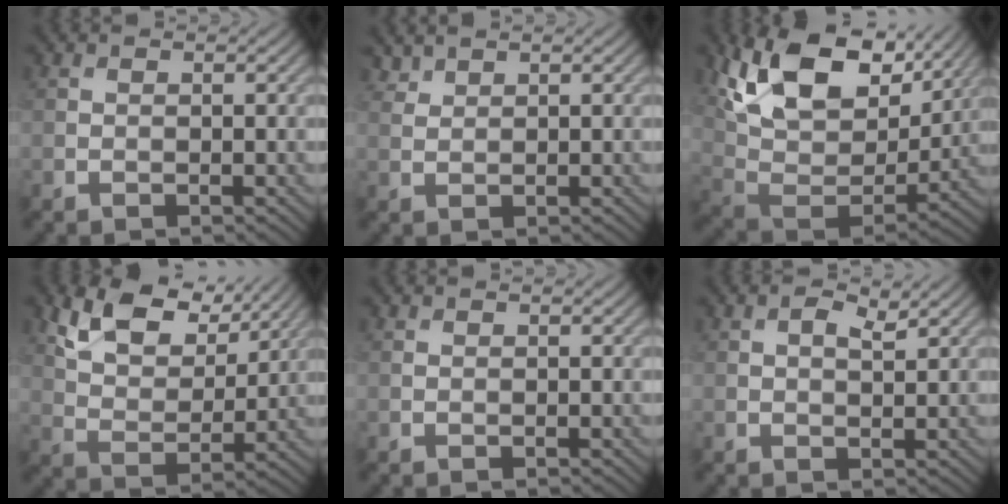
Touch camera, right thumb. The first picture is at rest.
{"total": 1.5, "force": [1.4, 0.3, 0.3], "torque": [-0.013, 0.002, 0.036]}
{"total": 16.7, "force": [9.1, 9.2, 10.6], "torque": [-0.228, 0.011, 0.157]}
{"total": 10.3, "force": [6.1, 5.4, 6.3], "torque": [-0.142, 0.001, 0.109]}
{"total": 0.0}
{"total": 2.3, "force": [1.1, 0.9, 1.7], "torque": [-0.032, 0.000, 0.019]}